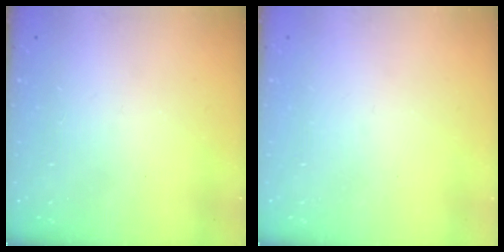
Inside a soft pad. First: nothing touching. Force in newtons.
{"total": 0.6, "press": 0.4, "slide": 0.4}